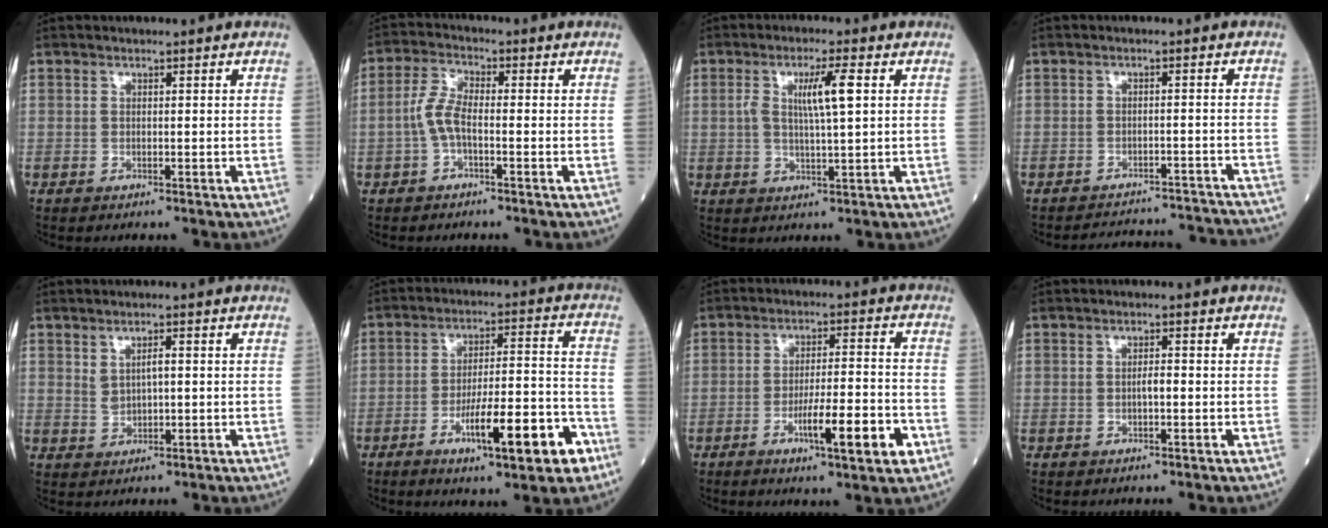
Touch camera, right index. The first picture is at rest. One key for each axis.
{"total": 4.5, "fx": -1.2, "fy": 1.5, "fz": 4.0, "tx": -0.086, "ty": 0.008, "tz": -0.029}
{"total": 6.0, "fx": 1.3, "fy": 0.2, "fz": 5.8, "tx": -0.110, "ty": 0.005, "tz": 0.024}
{"total": 12.4, "fx": -12.3, "fy": 0.8, "fz": 1.0, "tx": -0.007, "ty": 0.015, "tz": -0.144}
{"total": 2.5, "fx": 0.6, "fy": 1.0, "fz": 2.2, "tx": -0.044, "ty": 0.003, "tz": 0.015}
{"total": 13.7, "fx": -6.6, "fy": 2.3, "fz": 11.8, "tx": -0.184, "ty": 0.010, "tz": -0.094}
{"total": 9.9, "fx": -4.2, "fy": 0.9, "fz": 8.9, "tx": -0.142, "ty": -0.003, "tz": -0.062}
{"total": 1.3, "fx": -0.3, "fy": 0.3, "fz": 1.2, "tx": -0.021, "ty": 0.002, "tz": -0.007}